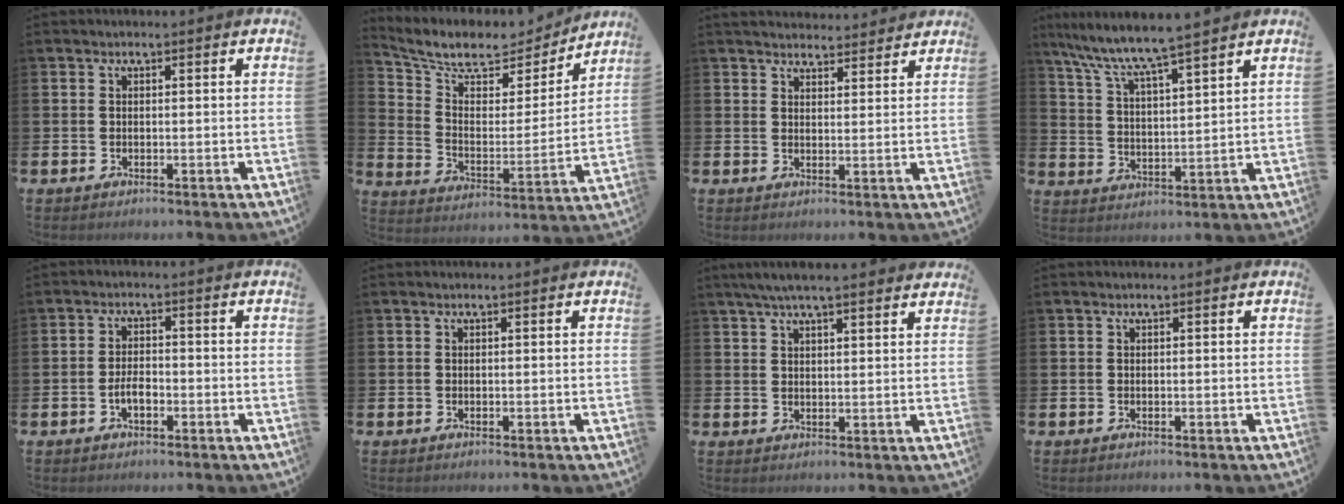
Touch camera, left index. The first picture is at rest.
{"total": 8.7, "force": [7.7, 3.1, 2.6], "torque": [-0.088, -0.056, 0.130]}
{"total": 3.6, "force": [3.6, 0.6, -0.1], "torque": [0.009, -0.022, 0.063]}
{"total": 7.3, "force": [6.8, -0.3, 2.6], "torque": [-0.078, -0.043, 0.115]}
{"total": 2.4, "force": [-0.9, 1.2, 1.9], "torque": [-0.032, 0.003, -0.018]}
{"total": 0.0}
{"total": 4.9, "force": [4.3, 0.3, 2.2], "torque": [-0.047, -0.007, 0.077]}
{"total": 0.0}